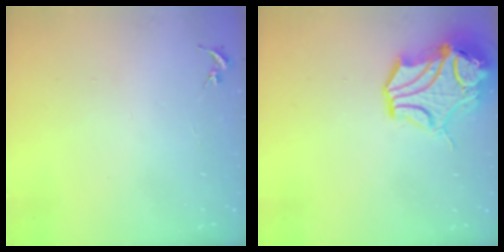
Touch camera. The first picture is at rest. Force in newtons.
{"total": 13.4, "press": 13.3, "slide": 2.0}